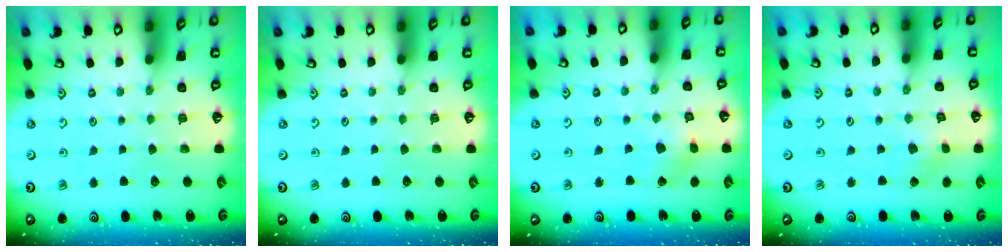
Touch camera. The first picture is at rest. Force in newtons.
{"total": 0.0}
{"total": 4.0, "press": 4.0, "slide": 0.6}
{"total": 1.9, "press": 1.9, "slide": 0.2}